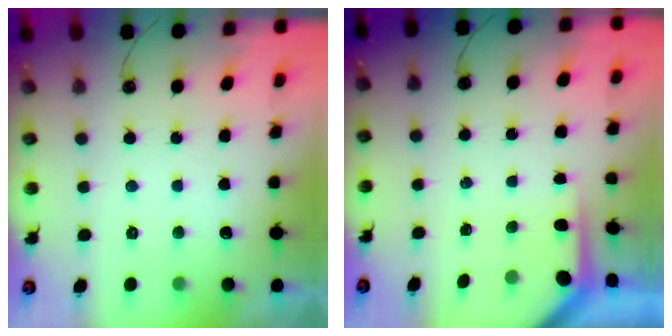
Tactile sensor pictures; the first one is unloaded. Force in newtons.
{"total": 3.7, "press": 3.7, "slide": 0.3}